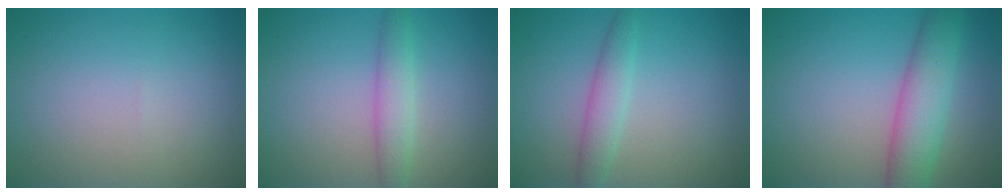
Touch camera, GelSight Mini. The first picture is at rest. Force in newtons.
{"total": 2.8, "press": 2.8, "slide": 0.1}
{"total": 2.3, "press": 2.3, "slide": 0.1}
{"total": 5.5, "press": 5.5, "slide": 0.1}